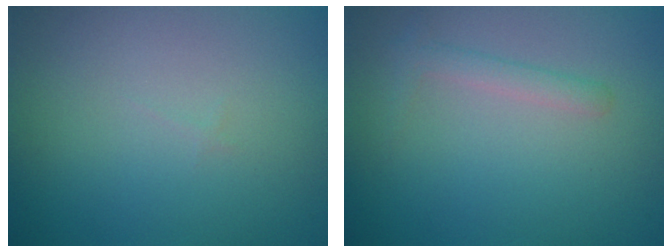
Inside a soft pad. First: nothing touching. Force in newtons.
{"total": 1.3, "press": 1.3, "slide": 0.1}